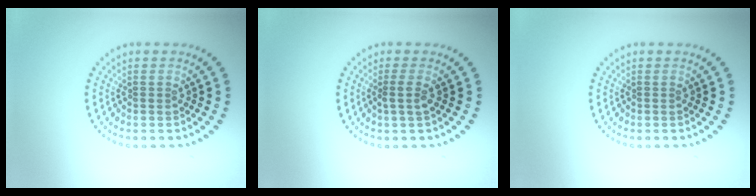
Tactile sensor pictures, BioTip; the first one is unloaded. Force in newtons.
{"total": 1.4, "press": 1.1, "slide": 0.8}
{"total": 0.0}